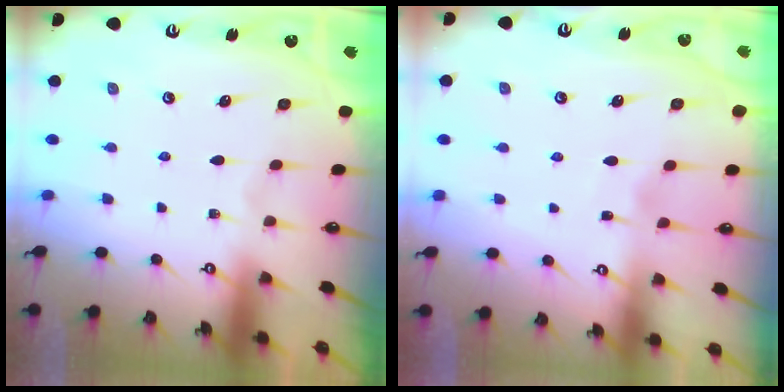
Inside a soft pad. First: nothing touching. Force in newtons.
{"total": 2.2, "press": 2.1, "slide": 0.3}